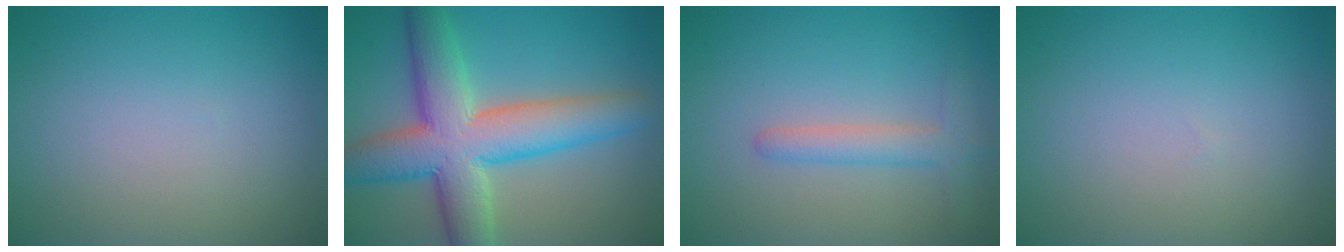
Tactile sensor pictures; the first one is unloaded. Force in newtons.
{"total": 9.9, "press": 9.9, "slide": 0.4}
{"total": 2.6, "press": 2.6, "slide": 0.1}
{"total": 0.0}